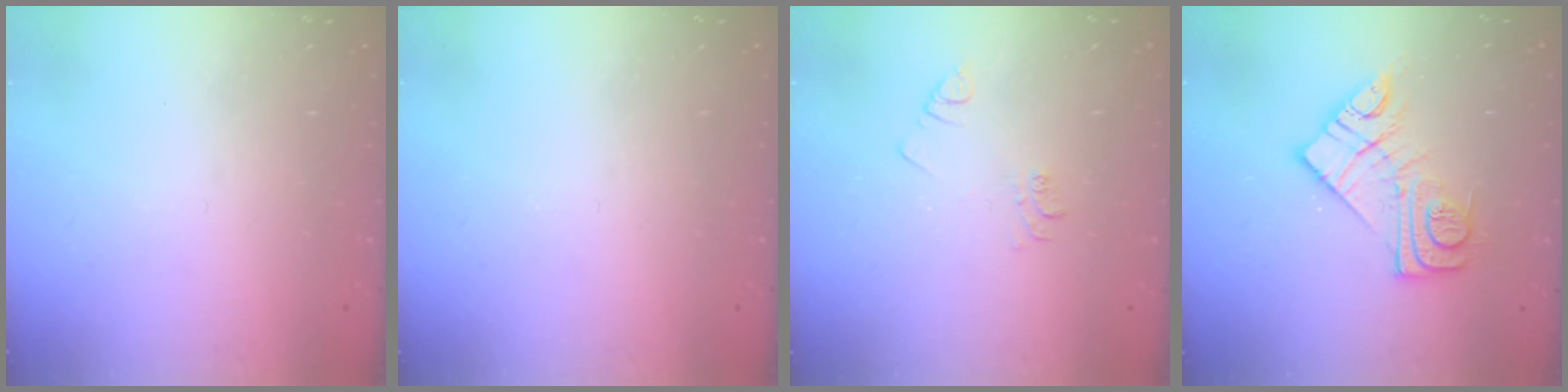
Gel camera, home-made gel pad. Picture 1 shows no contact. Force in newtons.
{"total": 0.0}
{"total": 3.6, "press": 3.6, "slide": 0.6}
{"total": 13.6, "press": 13.6, "slide": 0.9}